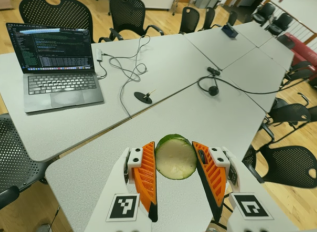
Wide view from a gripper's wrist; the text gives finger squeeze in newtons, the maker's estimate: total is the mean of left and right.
{"total": 8.8, "left": 9.0, "right": 8.6}